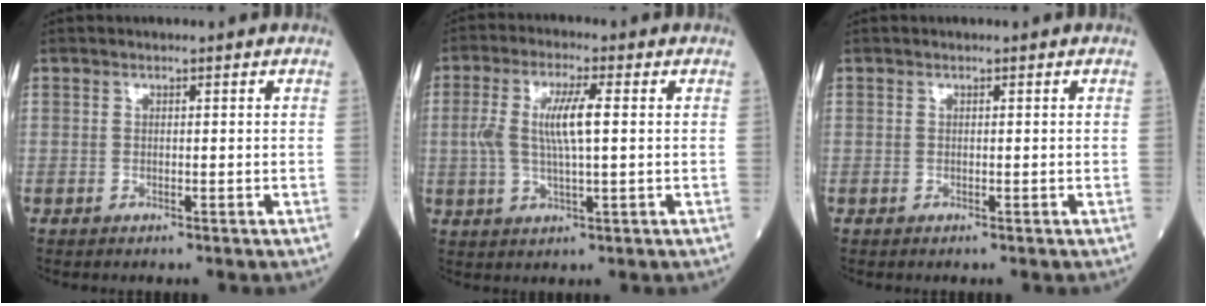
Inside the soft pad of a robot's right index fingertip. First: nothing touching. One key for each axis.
{"total": 7.5, "fx": 0.7, "fy": 1.3, "fz": 7.3, "tx": -0.157, "ty": 0.008, "tz": 0.014}
{"total": 0.0}